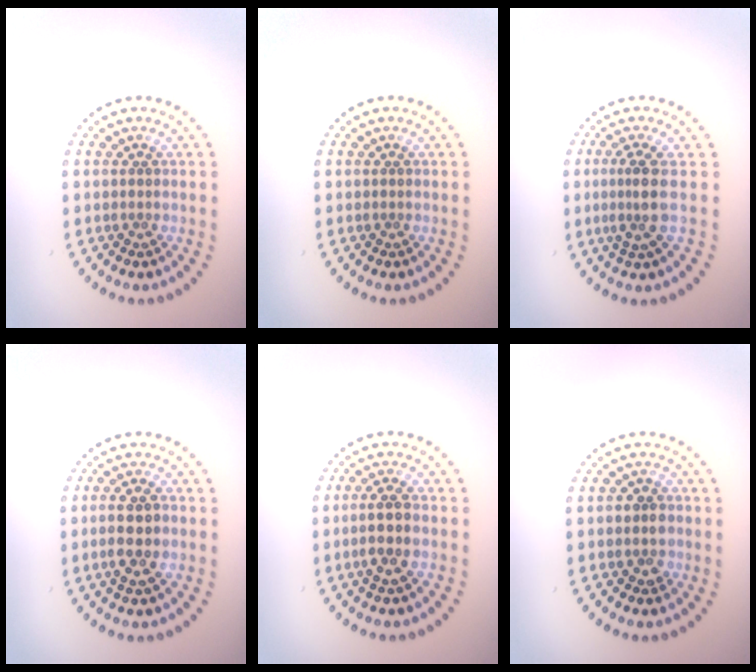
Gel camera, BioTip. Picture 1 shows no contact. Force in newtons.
{"total": 0.0}
{"total": 2.7, "press": 1.9, "slide": 1.9}
{"total": 3.0, "press": 2.9, "slide": 0.6}
{"total": 2.6, "press": 2.4, "slide": 1.0}
{"total": 1.9, "press": 1.8, "slide": 0.6}